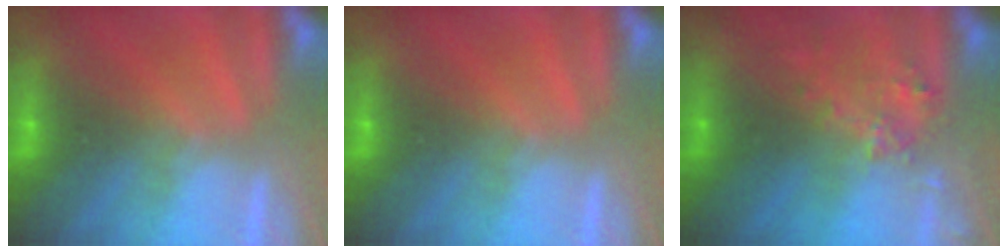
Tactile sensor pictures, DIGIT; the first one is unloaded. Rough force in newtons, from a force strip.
{"total": 0.0}
{"total": 3.3}